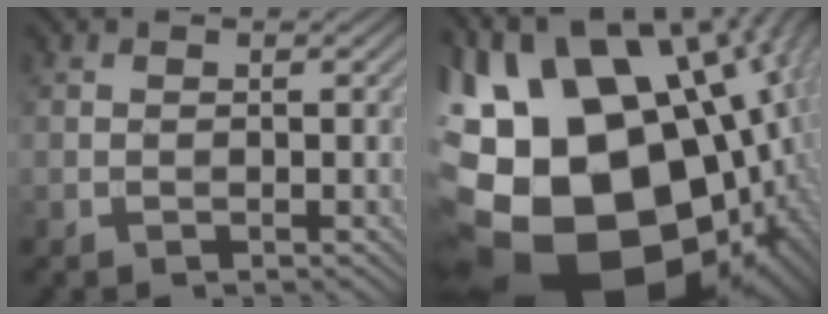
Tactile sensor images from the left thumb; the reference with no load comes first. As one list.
[{"total": 23.5, "force": [-3.0, 16.4, 16.6], "torque": [-0.320, -0.009, -0.058]}]